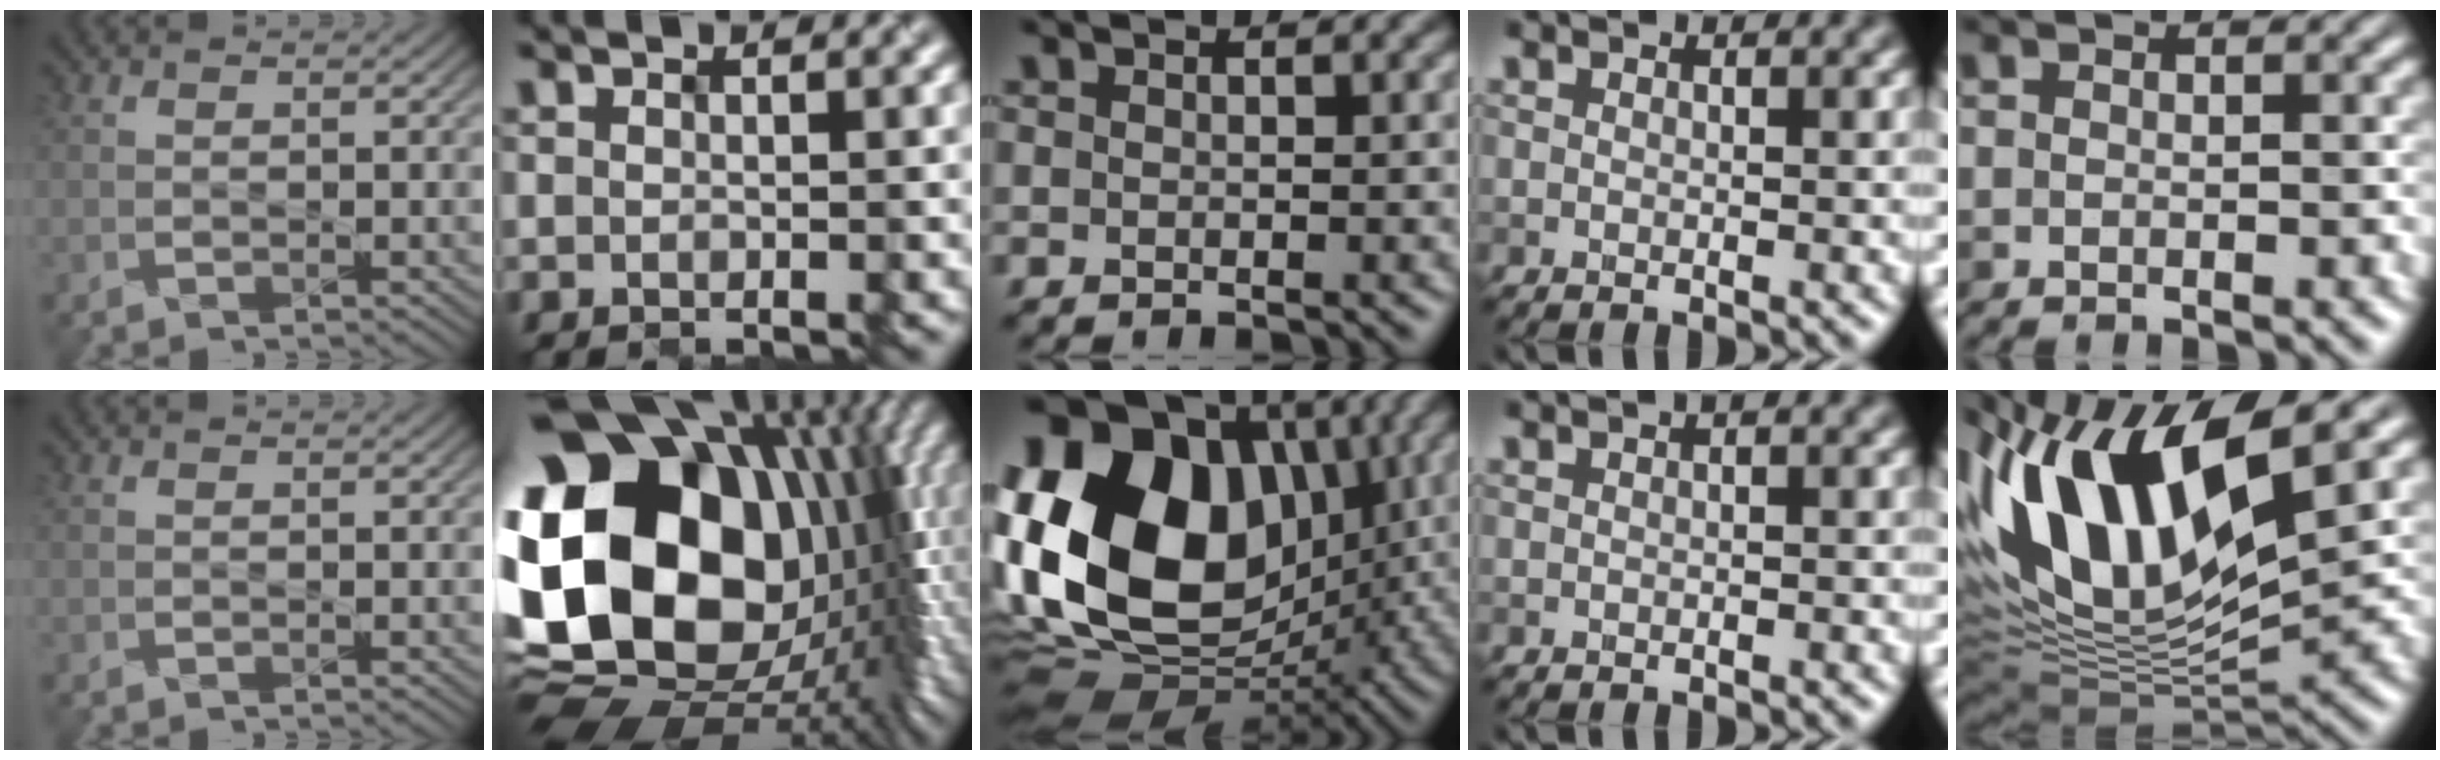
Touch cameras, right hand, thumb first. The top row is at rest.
{"index": {"total": 21.9, "force": [1.6, 16.2, 14.7], "torque": [-0.318, -0.017, 0.061]}, "middle": {"total": 18.5, "force": [2.1, 13.5, 12.6], "torque": [-0.259, 0.012, 0.028]}, "ring": {"total": 0.7, "force": [0.1, 0.2, 0.6], "torque": [-0.009, 0.003, 0.003]}, "little": {"total": 14.0, "force": [3.7, 5.6, 12.3], "torque": [-0.250, 0.025, 0.063]}}